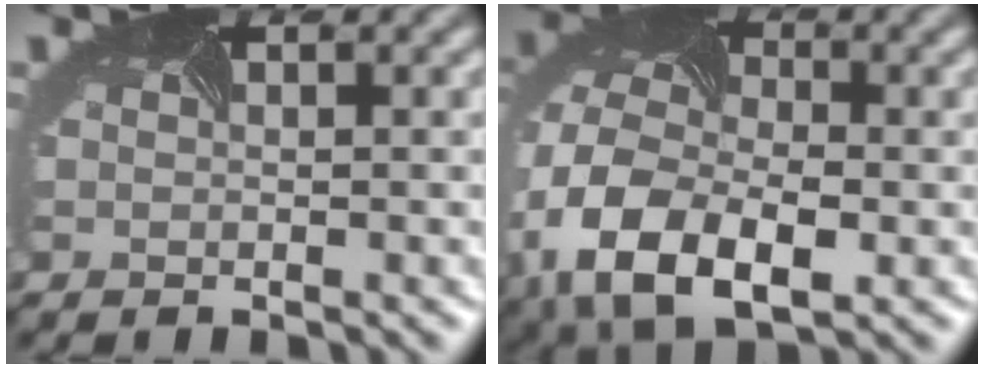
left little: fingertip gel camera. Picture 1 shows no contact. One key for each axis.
{"total": 11.5, "fx": -3.6, "fy": 7.3, "fz": 8.1, "tx": -0.188, "ty": -0.018, "tz": -0.061}